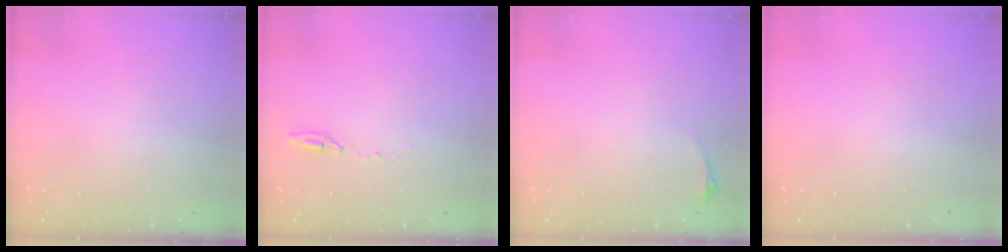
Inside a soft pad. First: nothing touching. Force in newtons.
{"total": 5.7, "press": 5.7, "slide": 0.7}
{"total": 2.9, "press": 2.6, "slide": 1.5}
{"total": 0.0}